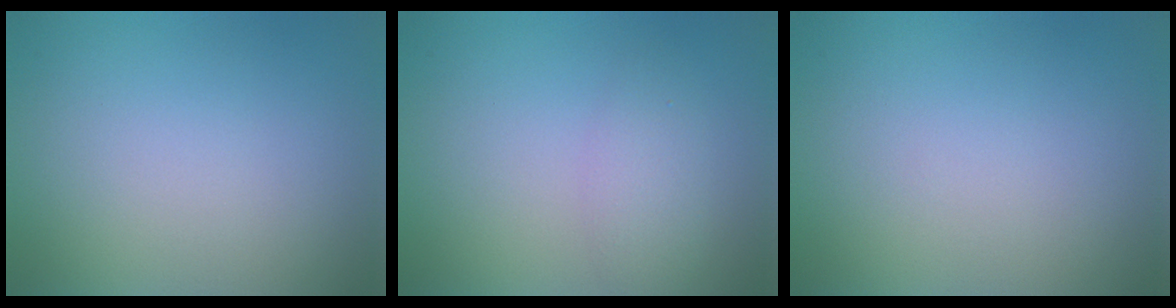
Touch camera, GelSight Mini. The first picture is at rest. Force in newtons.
{"total": 1.9, "press": 1.9, "slide": 0.1}
{"total": 0.0}